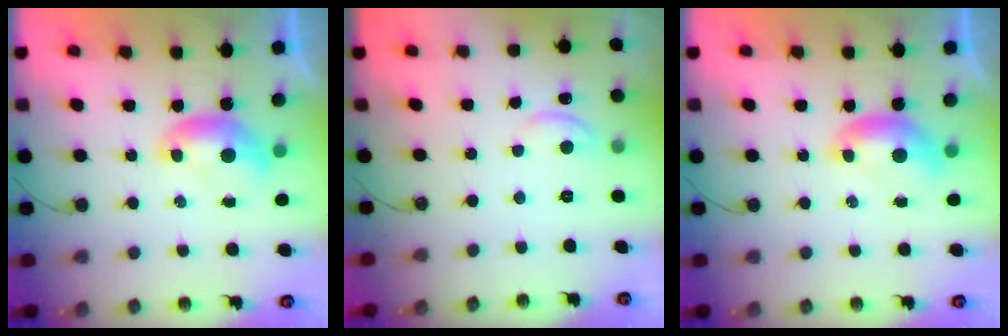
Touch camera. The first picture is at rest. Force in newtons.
{"total": 0.6, "press": 0.2, "slide": 0.6}
{"total": 0.0}